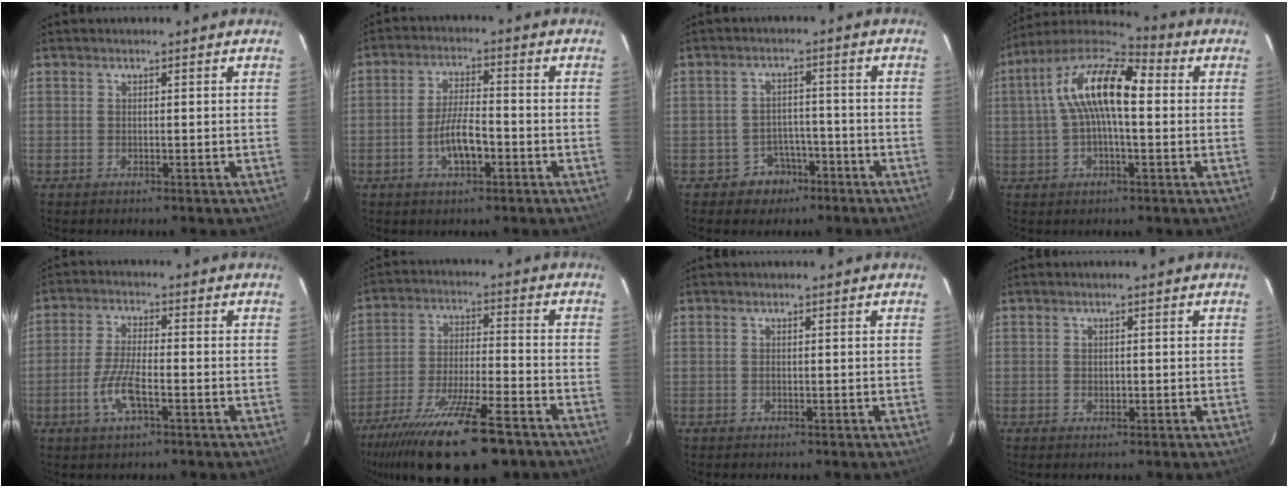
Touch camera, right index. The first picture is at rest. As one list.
[{"total": 6.5, "force": [-2.5, 2.1, 5.6], "torque": [-0.111, 0.003, -0.043]}, {"total": 5.4, "force": [-3.4, 4.2, 0.7], "torque": [-0.025, 0.022, -0.041]}, {"total": 14.5, "force": [2.0, 5.5, 13.3], "torque": [-0.243, 0.029, 0.022]}, {"total": 6.8, "force": [-2.7, 1.9, 5.9], "torque": [-0.128, -0.002, -0.056]}, {"total": 21.1, "force": [-15.7, 5.0, 13.2], "torque": [-0.261, -0.046, -0.256]}, {"total": 0.0}, {"total": 0.9, "force": [-0.1, 0.7, 0.5], "torque": [-0.008, 0.002, 0.000]}]